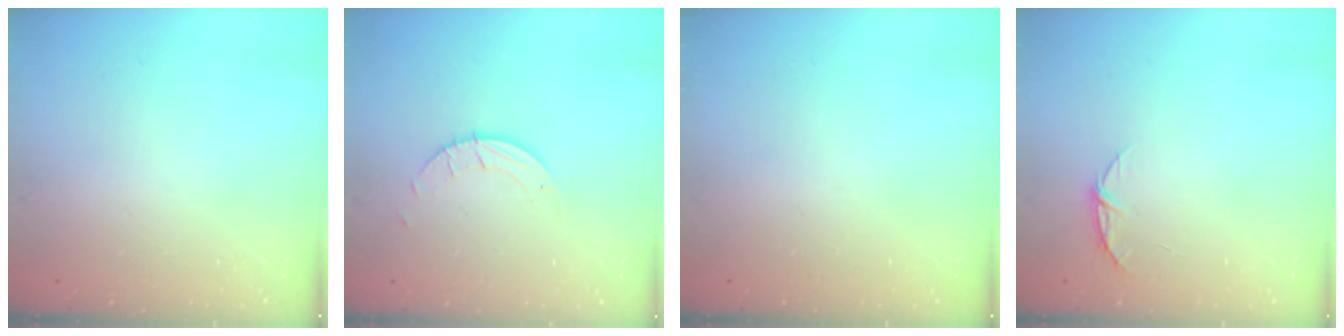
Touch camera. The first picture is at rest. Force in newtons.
{"total": 1.5, "press": 1.5, "slide": 0.1}
{"total": 0.0}
{"total": 5.4, "press": 5.4, "slide": 0.6}